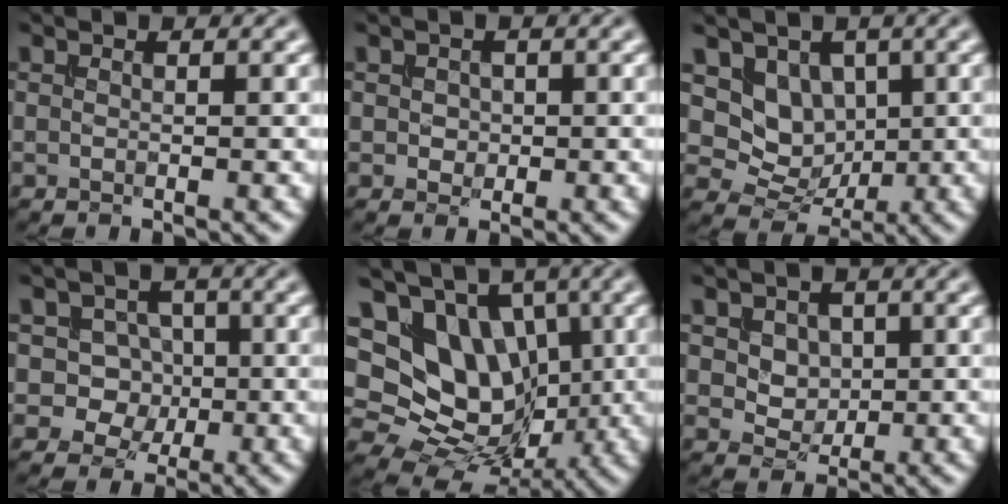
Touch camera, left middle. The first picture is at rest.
{"total": 1.0, "force": [0.0, 0.9, 0.4], "torque": [-0.010, -0.002, 0.002]}
{"total": 4.8, "force": [1.1, 4.0, 2.5], "torque": [-0.039, -0.013, 0.013]}
{"total": 3.9, "force": [0.0, 3.5, 1.7], "torque": [-0.004, 0.004, -0.019]}
{"total": 13.2, "force": [3.0, 10.6, 7.4], "torque": [-0.144, 0.034, 0.033]}
{"total": 2.9, "force": [1.0, 2.3, 1.5], "torque": [-0.043, -0.010, 0.036]}